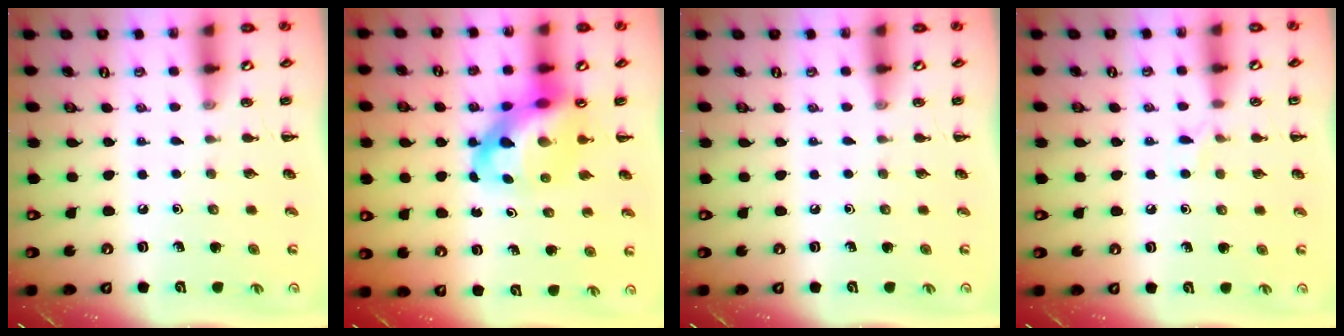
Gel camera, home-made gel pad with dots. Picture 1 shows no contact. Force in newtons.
{"total": 11.8, "press": 11.3, "slide": 3.2}
{"total": 0.0}
{"total": 3.9, "press": 3.6, "slide": 1.4}